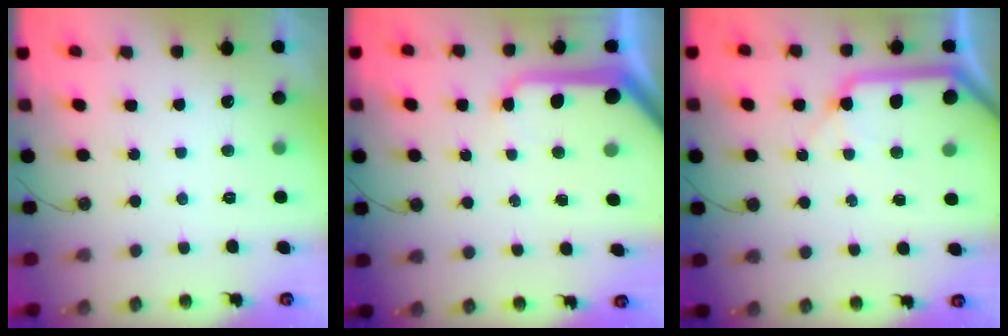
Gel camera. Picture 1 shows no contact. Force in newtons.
{"total": 13.0, "press": 12.9, "slide": 1.7}
{"total": 12.8, "press": 12.8, "slide": 1.4}